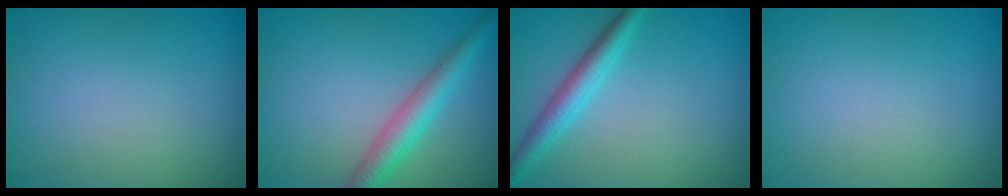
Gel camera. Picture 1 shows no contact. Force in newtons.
{"total": 3.8, "press": 3.8, "slide": 0.0}
{"total": 2.9, "press": 2.9, "slide": 0.1}
{"total": 0.0}